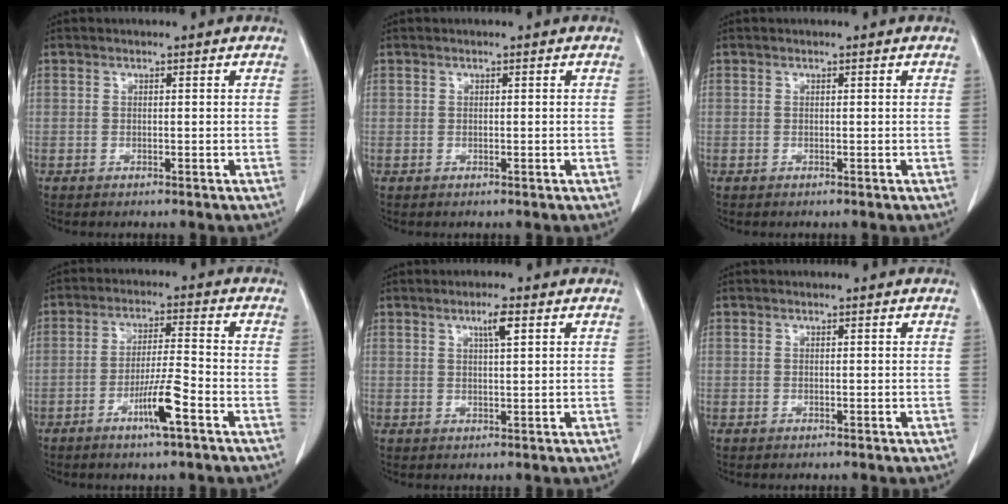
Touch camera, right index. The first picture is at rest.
{"total": 0.0}
{"total": 0.0}
{"total": 7.2, "force": [-3.7, 0.0, 6.2], "torque": [-0.119, -0.004, -0.065]}
{"total": 2.7, "force": [1.3, 0.1, 2.4], "torque": [-0.045, 0.001, 0.023]}
{"total": 0.0}